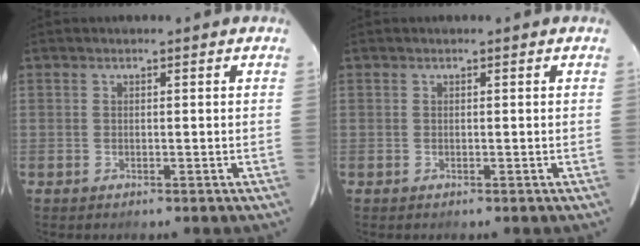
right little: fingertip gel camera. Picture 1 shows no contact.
{"total": 0.0}